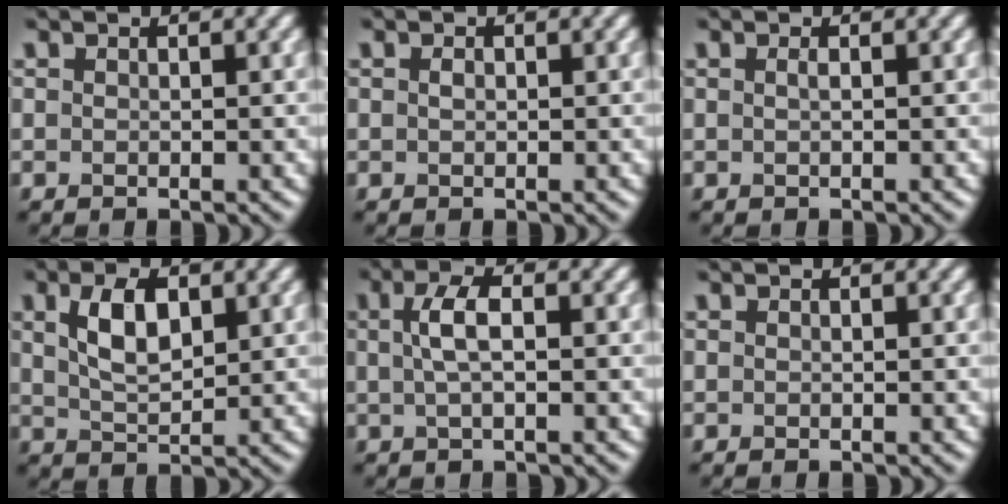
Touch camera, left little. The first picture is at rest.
{"total": 0.6, "force": [0.1, 0.4, 0.4], "torque": [-0.011, 0.001, 0.002]}
{"total": 0.6, "force": [0.1, 0.2, 0.6], "torque": [-0.012, 0.005, 0.001]}
{"total": 4.4, "force": [1.5, 2.2, 3.5], "torque": [-0.074, 0.005, 0.031]}
{"total": 2.9, "force": [0.4, 1.0, 2.7], "torque": [-0.056, 0.008, 0.005]}
{"total": 0.0}